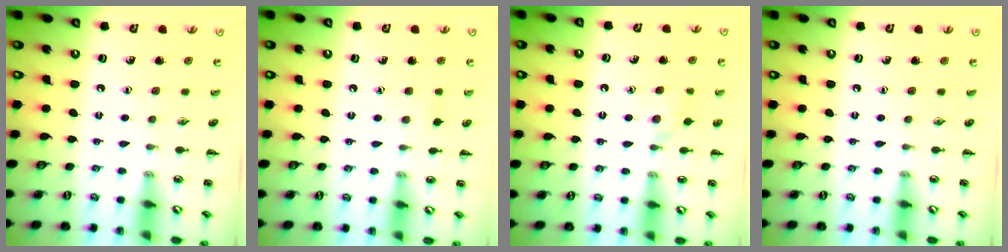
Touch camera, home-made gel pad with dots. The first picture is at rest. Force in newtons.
{"total": 3.7, "press": 3.4, "slide": 1.4}
{"total": 5.1, "press": 4.8, "slide": 1.6}
{"total": 0.0}